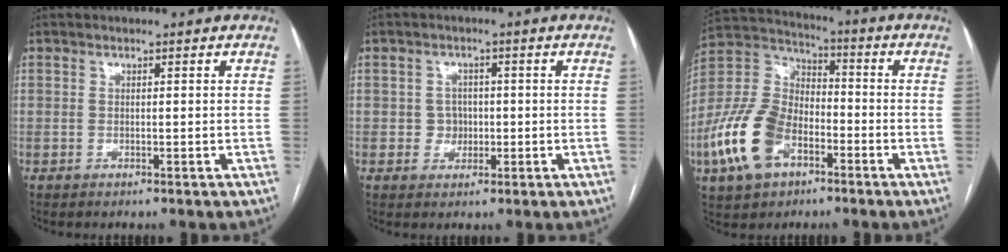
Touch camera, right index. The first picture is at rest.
{"total": 2.7, "force": [-0.3, 2.7, 0.5], "torque": [0.001, 0.008, -0.003]}
{"total": 14.9, "force": [-6.3, 8.9, 10.1], "torque": [-0.236, 0.013, -0.120]}